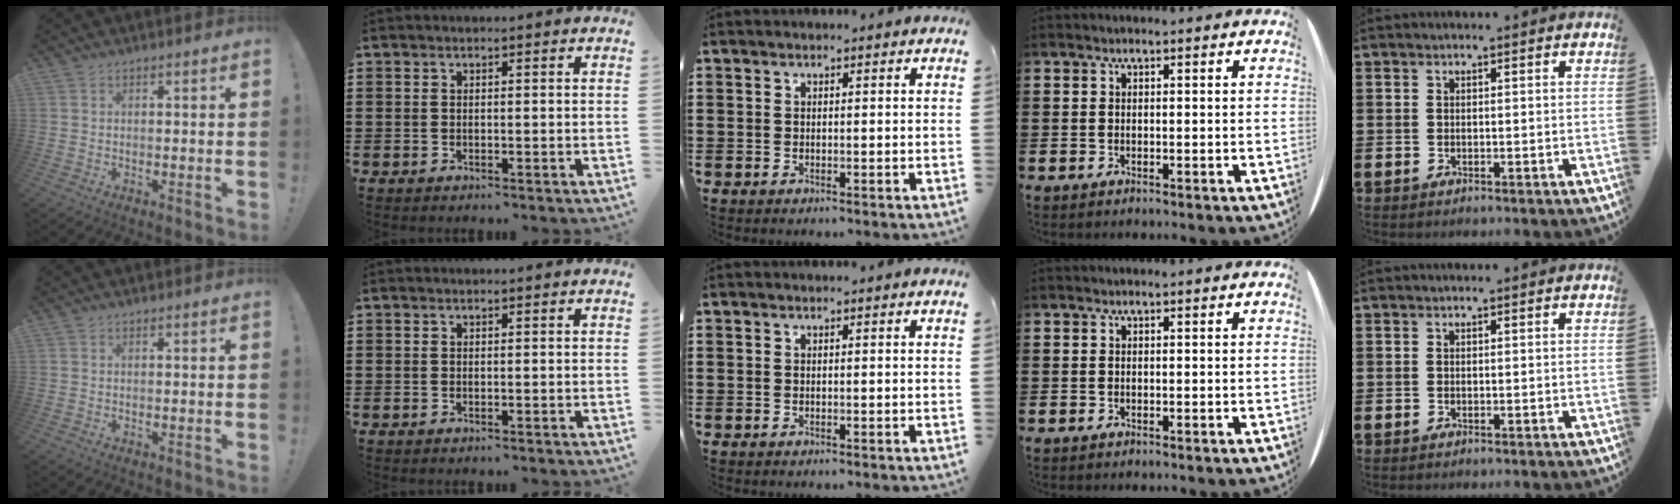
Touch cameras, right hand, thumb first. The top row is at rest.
{}